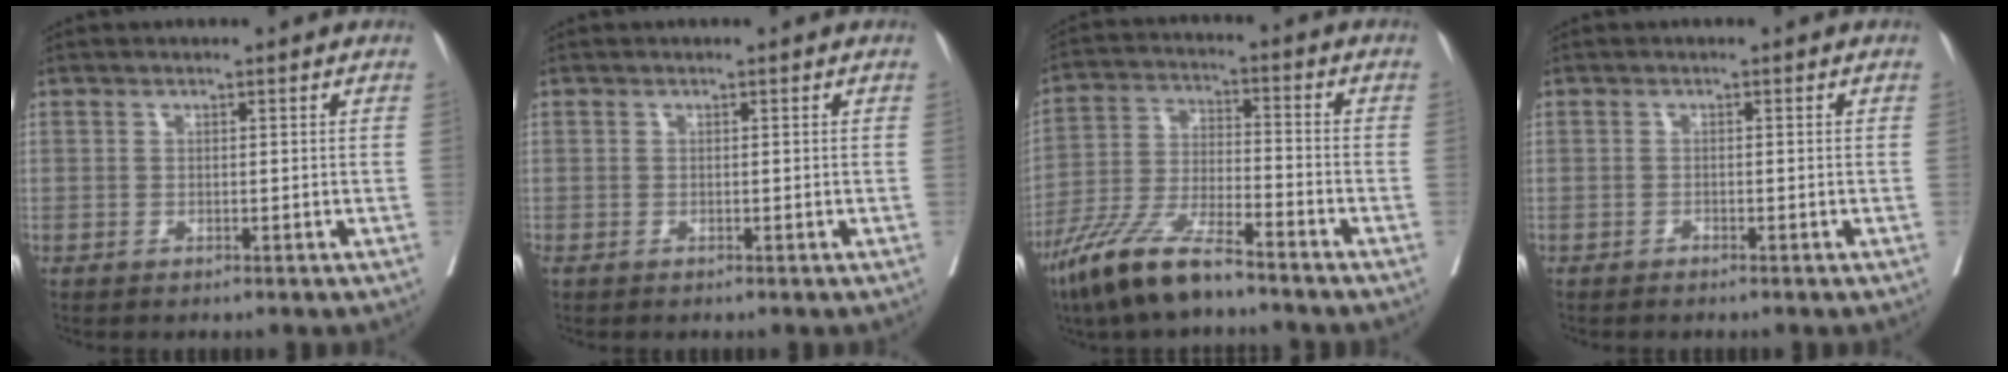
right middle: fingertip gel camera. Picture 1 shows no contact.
{"total": 0.0}
{"total": 11.4, "force": [-8.6, 1.7, 7.3], "torque": [-0.151, -0.021, -0.166]}
{"total": 0.5, "force": [-0.5, 0.0, 0.1], "torque": [-0.006, -0.001, -0.012]}